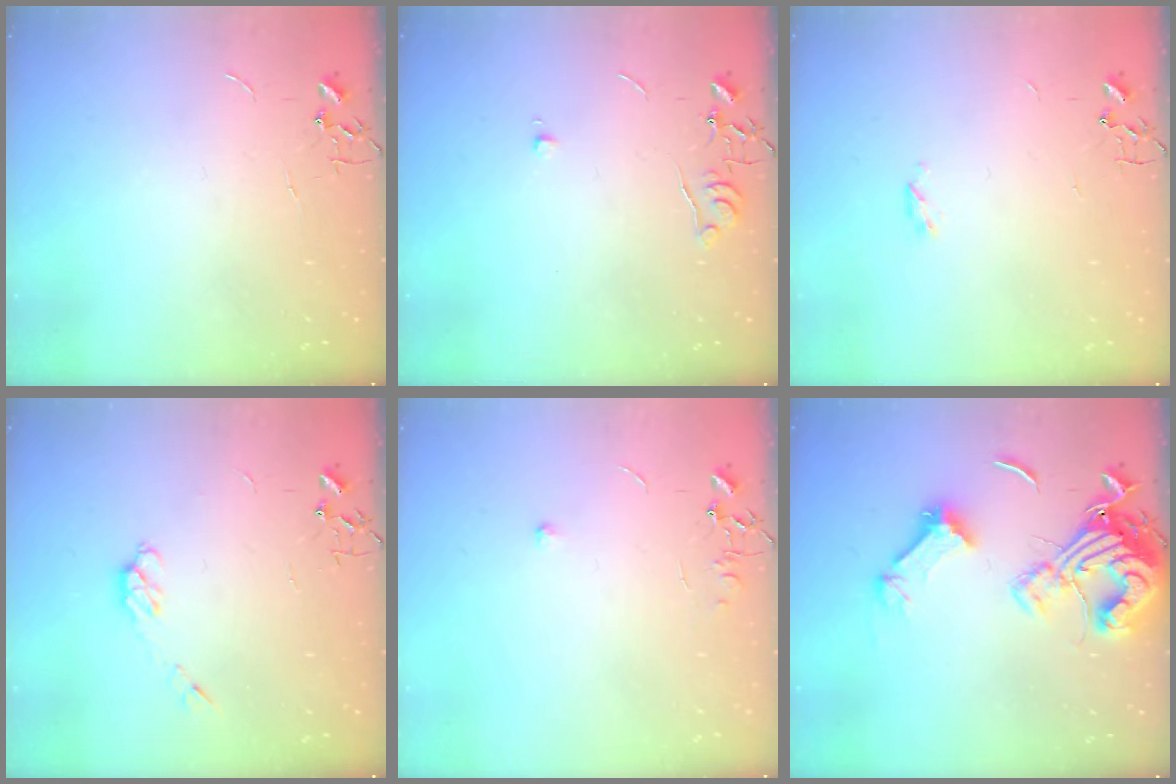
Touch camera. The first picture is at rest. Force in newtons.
{"total": 5.2, "press": 5.2, "slide": 0.6}
{"total": 3.6, "press": 3.5, "slide": 0.5}
{"total": 5.5, "press": 5.5, "slide": 0.5}
{"total": 6.2, "press": 6.2, "slide": 0.8}
{"total": 18.4, "press": 18.3, "slide": 1.9}